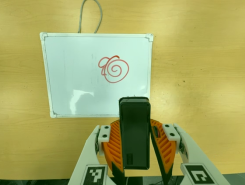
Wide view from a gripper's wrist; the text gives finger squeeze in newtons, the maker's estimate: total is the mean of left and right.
{"total": 6.7, "left": 5.2, "right": 8.1}